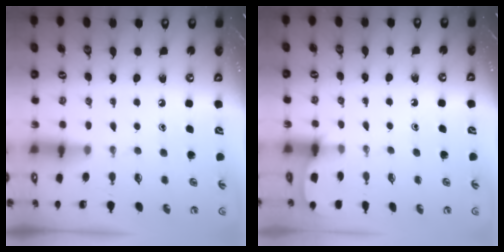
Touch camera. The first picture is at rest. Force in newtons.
{"total": 2.6, "press": 2.6, "slide": 0.3}